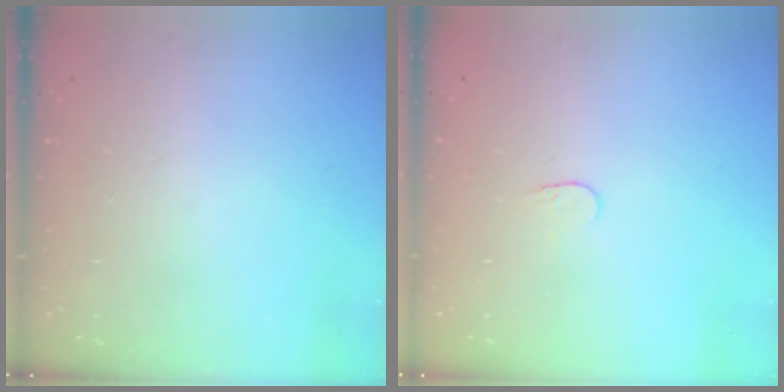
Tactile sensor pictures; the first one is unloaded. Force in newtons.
{"total": 3.8, "press": 3.8, "slide": 0.3}